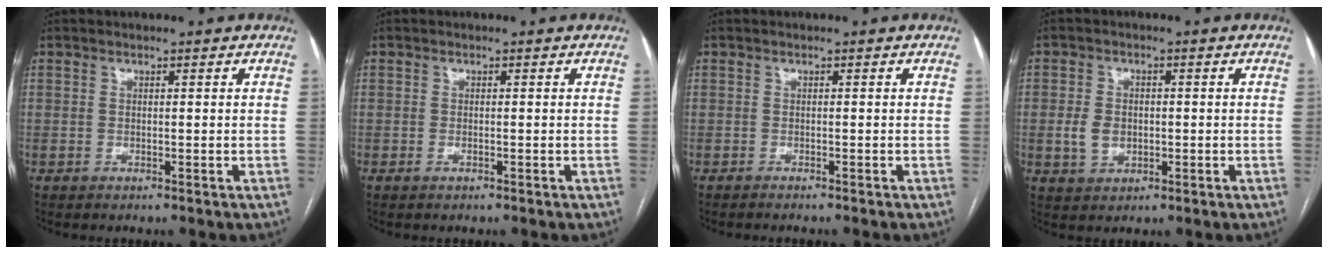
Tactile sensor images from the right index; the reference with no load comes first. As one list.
[{"total": 0.7, "force": [-0.3, 0.3, 0.6], "torque": [-0.014, -0.001, -0.004]}, {"total": 3.0, "force": [-2.7, 0.2, 1.3], "torque": [-0.017, -0.003, -0.033]}, {"total": 4.2, "force": [-0.4, 3.2, 2.7], "torque": [-0.056, 0.009, 0.000]}]